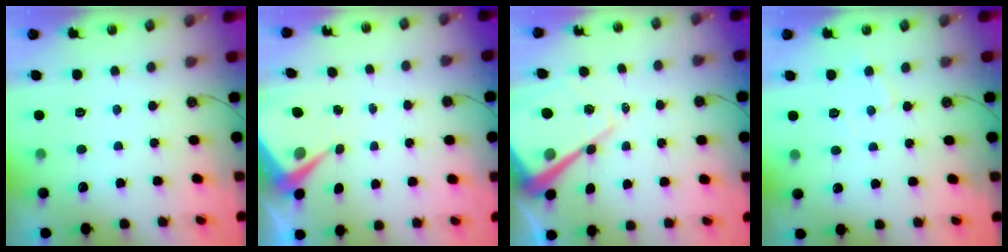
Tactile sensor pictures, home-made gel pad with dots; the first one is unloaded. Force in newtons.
{"total": 5.4, "press": 5.4, "slide": 0.5}
{"total": 15.8, "press": 15.7, "slide": 1.4}
{"total": 5.6, "press": 5.6, "slide": 0.7}